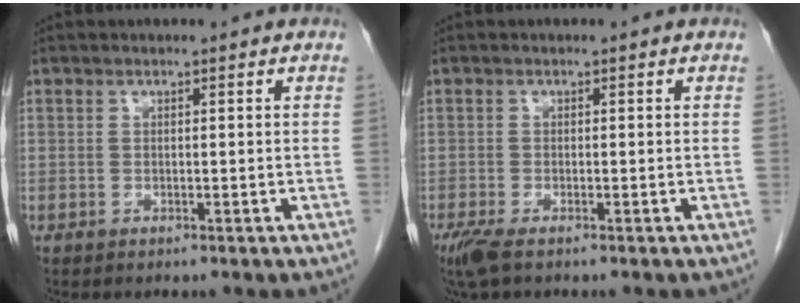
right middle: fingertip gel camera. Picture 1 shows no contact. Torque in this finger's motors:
{"motor_torque": [1.22, -0.92, 0.21, 0.10]}